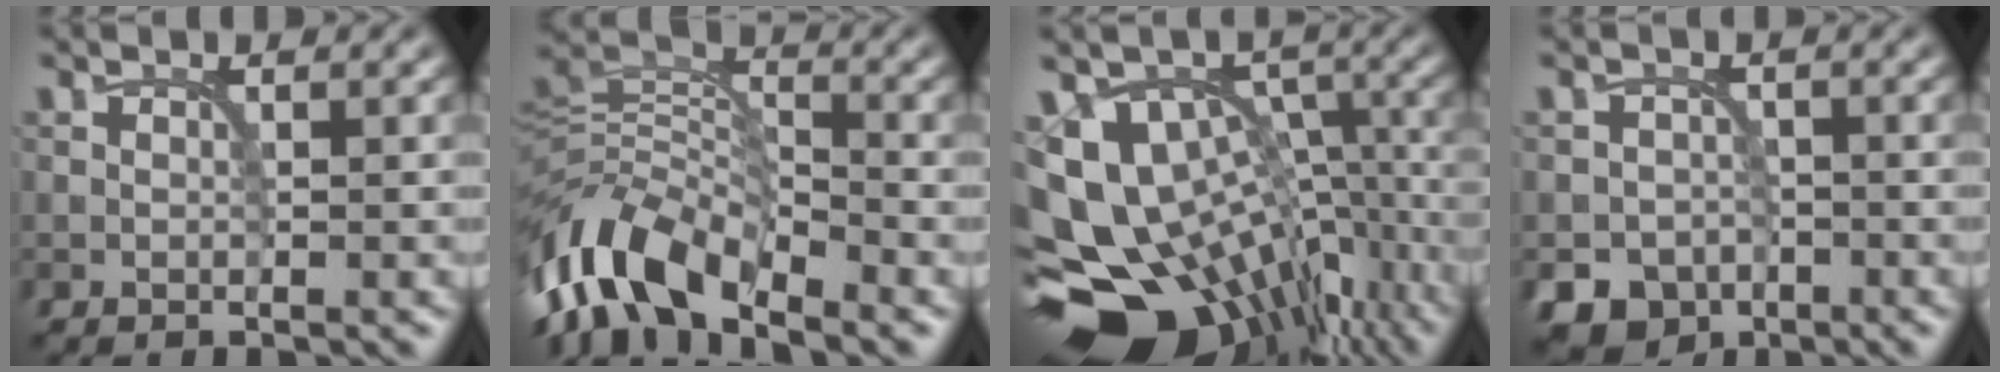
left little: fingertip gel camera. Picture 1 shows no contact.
{"total": 9.1, "force": [-5.7, 3.9, 6.0], "torque": [-0.108, 0.008, -0.123]}
{"total": 16.1, "force": [-6.0, 11.6, 9.3], "torque": [-0.181, -0.015, -0.058]}
{"total": 5.0, "force": [-3.2, 3.7, 1.1], "torque": [0.002, -0.005, -0.046]}